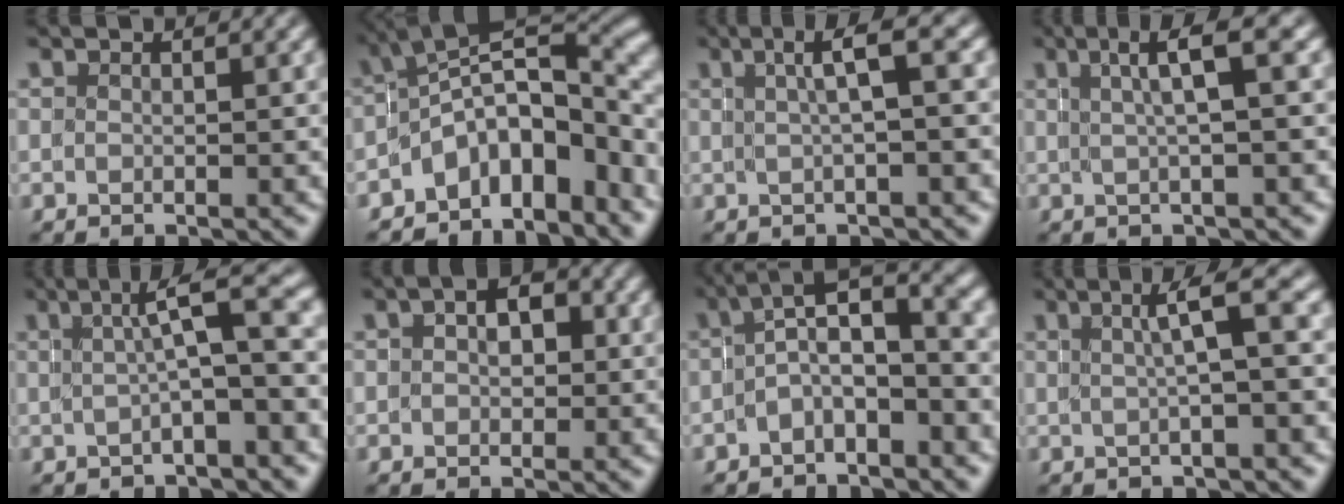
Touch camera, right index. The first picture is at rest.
{"total": 12.5, "force": [-2.4, 7.7, 9.6], "torque": [-0.147, -0.023, -0.037]}
{"total": 2.9, "force": [0.8, -0.3, 2.8], "torque": [-0.031, 0.016, 0.015]}
{"total": 3.5, "force": [1.5, -0.5, 3.1], "torque": [-0.038, 0.021, 0.022]}
{"total": 4.2, "force": [0.5, 0.2, 4.2], "torque": [-0.044, 0.017, 0.008]}
{"total": 2.7, "force": [0.8, 2.0, 1.7], "torque": [-0.008, 0.009, 0.001]}
{"total": 5.0, "force": [-0.6, 2.3, 4.4], "torque": [-0.054, -0.007, -0.012]}
{"total": 2.9, "force": [0.6, -0.9, 2.7], "torque": [-0.031, 0.014, 0.011]}